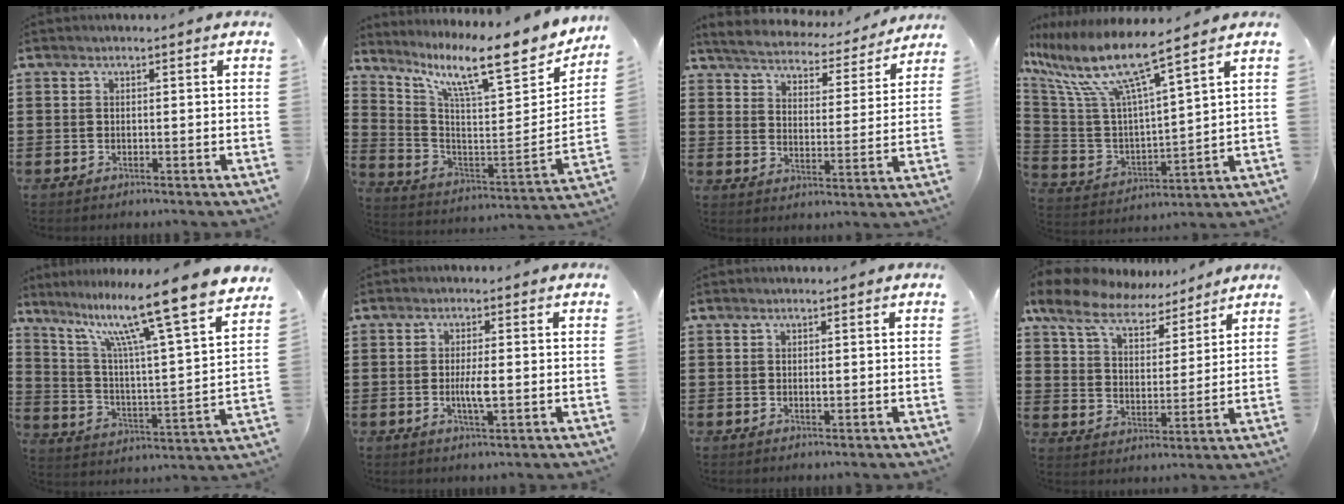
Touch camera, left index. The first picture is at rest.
{"total": 11.7, "force": [8.8, 1.2, 7.7], "torque": [-0.153, -0.076, 0.134]}
{"total": 4.4, "force": [4.4, 0.2, 0.7], "torque": [-0.039, -0.035, 0.070]}
{"total": 10.9, "force": [8.0, 1.3, 7.3], "torque": [-0.178, -0.053, 0.130]}
{"total": 14.1, "force": [11.1, -0.1, 8.6], "torque": [-0.178, -0.081, 0.174]}
{"total": 3.6, "force": [-0.4, 0.6, 3.5], "torque": [-0.069, -0.005, -0.009]}
{"total": 0.6, "force": [0.2, 0.1, 0.6], "torque": [-0.013, -0.002, 0.004]}
{"total": 9.2, "force": [7.8, 3.1, 3.8], "torque": [-0.108, -0.031, 0.142]}